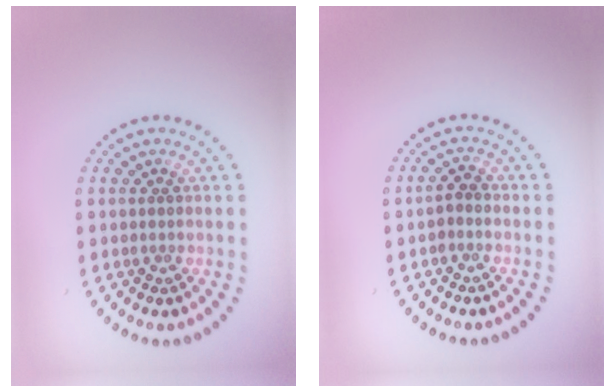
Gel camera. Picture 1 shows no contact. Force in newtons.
{"total": 1.2, "press": 1.0, "slide": 0.6}